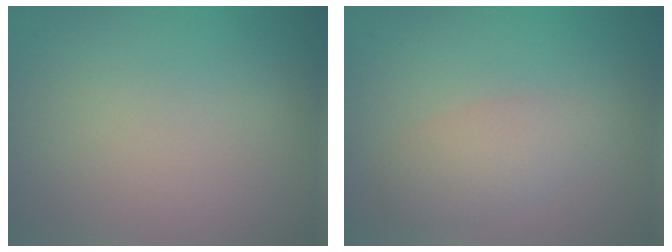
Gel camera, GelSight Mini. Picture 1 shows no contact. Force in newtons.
{"total": 2.5, "press": 2.5, "slide": 0.1}